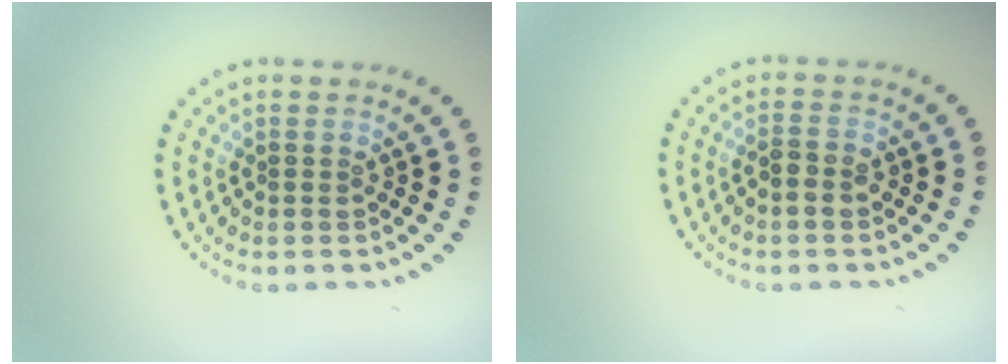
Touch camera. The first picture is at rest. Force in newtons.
{"total": 1.7, "press": 1.6, "slide": 0.3}